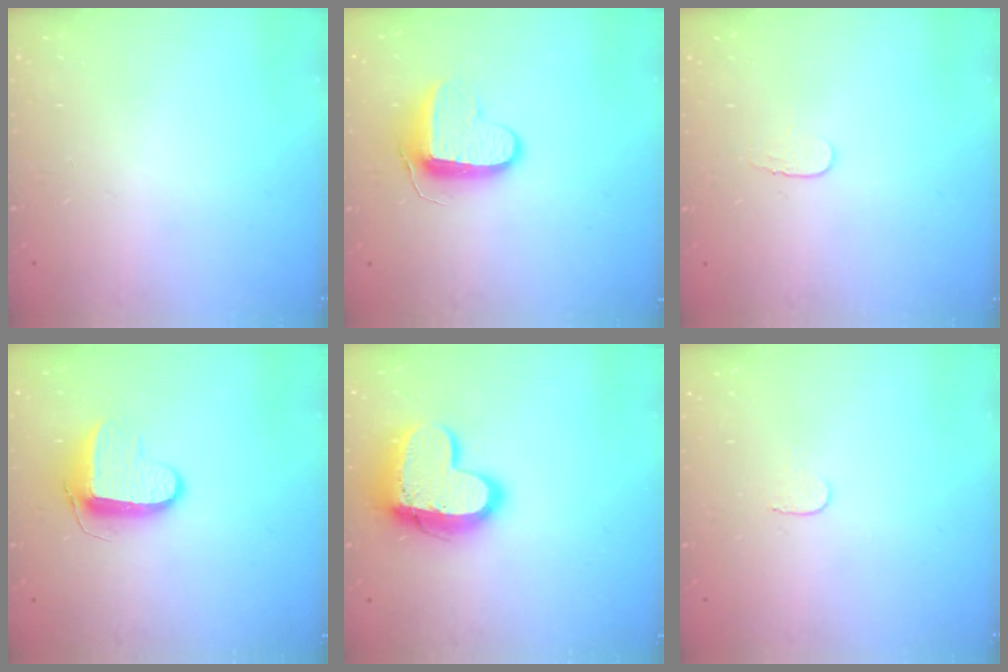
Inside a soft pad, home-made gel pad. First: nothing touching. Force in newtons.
{"total": 9.6, "press": 9.6, "slide": 0.9}
{"total": 3.9, "press": 3.9, "slide": 0.4}
{"total": 9.0, "press": 9.0, "slide": 0.5}
{"total": 16.3, "press": 16.3, "slide": 1.3}
{"total": 3.1, "press": 3.1, "slide": 0.3}